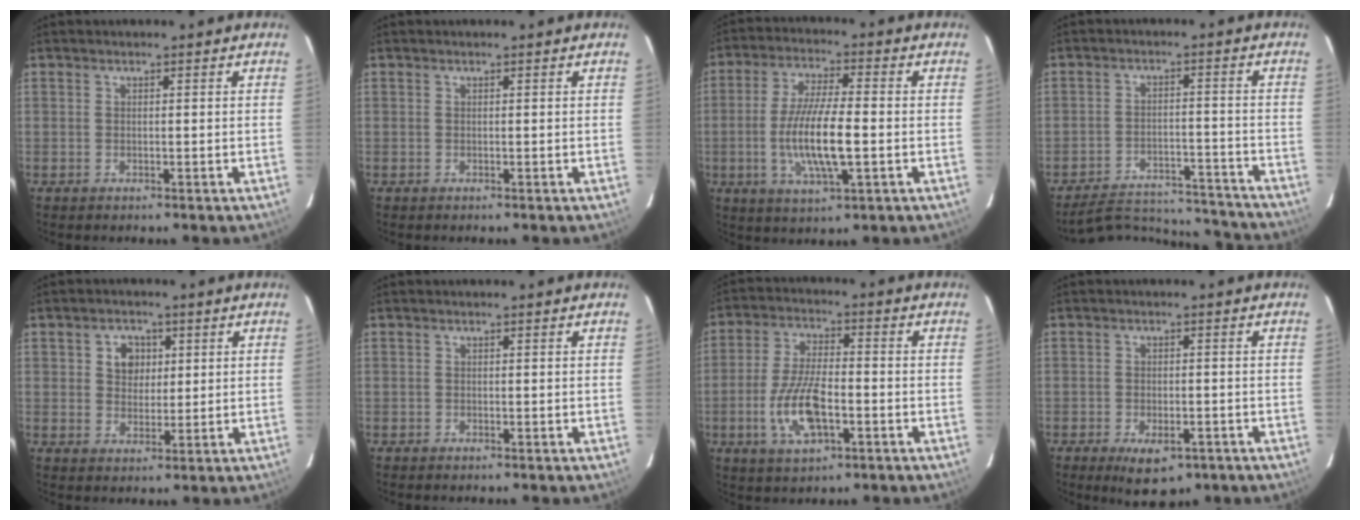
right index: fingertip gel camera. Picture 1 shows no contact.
{"total": 0.0}
{"total": 11.8, "force": [-2.2, 2.6, 11.3], "torque": [-0.221, -0.008, -0.041]}
{"total": 17.9, "force": [-16.8, 4.5, 4.0], "torque": [-0.086, 0.028, -0.221]}
{"total": 4.9, "force": [1.5, 4.1, 2.2], "torque": [-0.032, 0.012, 0.030]}
{"total": 0.0}
{"total": 10.9, "force": [-3.5, 4.3, 9.4], "torque": [-0.196, -0.003, -0.063]}
{"total": 7.3, "force": [-4.3, 3.6, 4.7], "torque": [-0.091, -0.013, -0.058]}